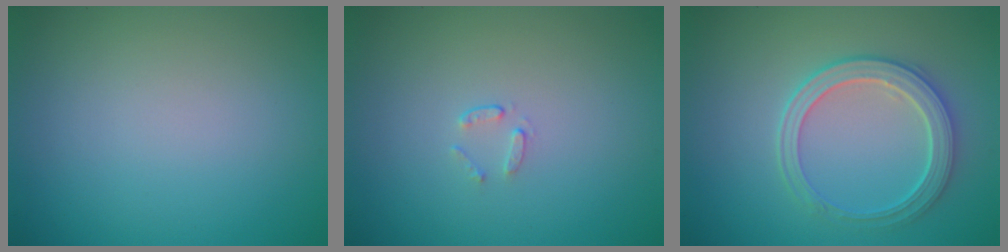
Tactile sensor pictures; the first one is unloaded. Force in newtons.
{"total": 0.7, "press": 0.4, "slide": 0.6}
{"total": 3.7, "press": 3.3, "slide": 1.7}